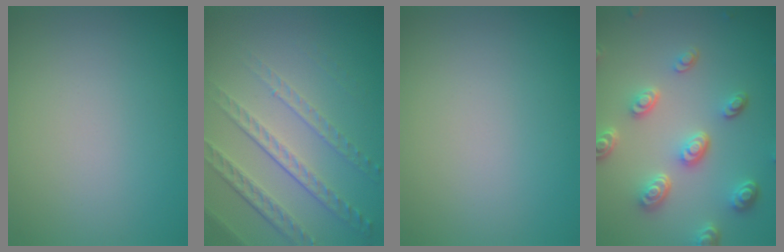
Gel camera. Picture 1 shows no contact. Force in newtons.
{"total": 5.0, "press": 3.2, "slide": 3.8}
{"total": 0.0}
{"total": 5.0, "press": 3.8, "slide": 3.2}